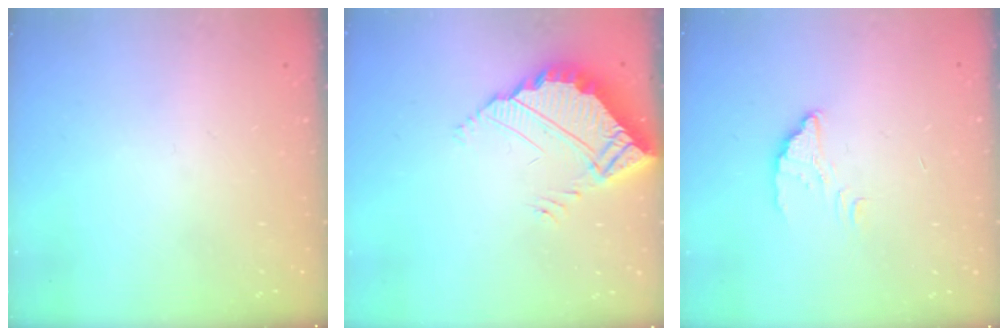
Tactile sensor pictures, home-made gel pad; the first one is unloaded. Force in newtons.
{"total": 5.8, "press": 5.8, "slide": 0.3}
{"total": 2.7, "press": 2.7, "slide": 0.1}